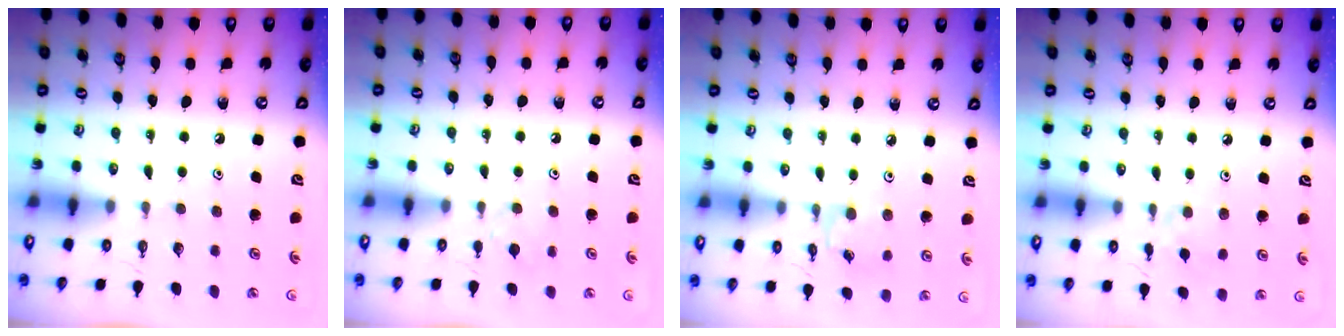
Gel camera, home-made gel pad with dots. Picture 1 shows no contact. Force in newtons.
{"total": 2.2, "press": 2.1, "slide": 0.6}
{"total": 3.7, "press": 3.7, "slide": 0.4}
{"total": 2.9, "press": 2.8, "slide": 0.5}